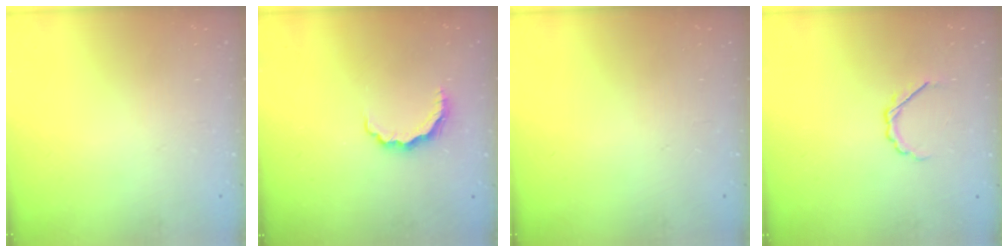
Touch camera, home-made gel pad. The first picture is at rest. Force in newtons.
{"total": 5.7, "press": 5.7, "slide": 0.8}
{"total": 0.0}
{"total": 2.9, "press": 2.7, "slide": 0.9}